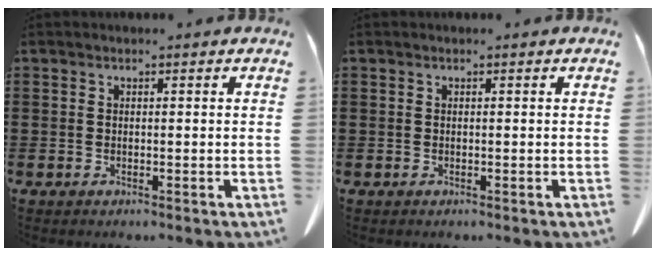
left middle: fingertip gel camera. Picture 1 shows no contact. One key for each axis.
{"total": 0.0}